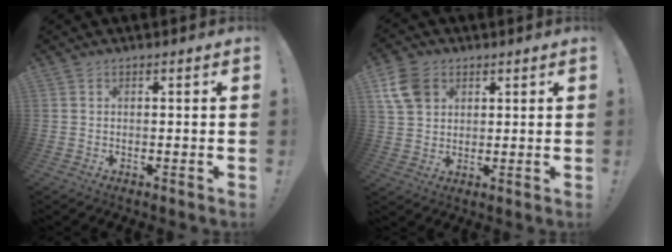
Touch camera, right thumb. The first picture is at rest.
{"total": 9.9, "force": [4.2, 7.5, 4.9], "torque": [-0.097, -0.010, 0.086]}